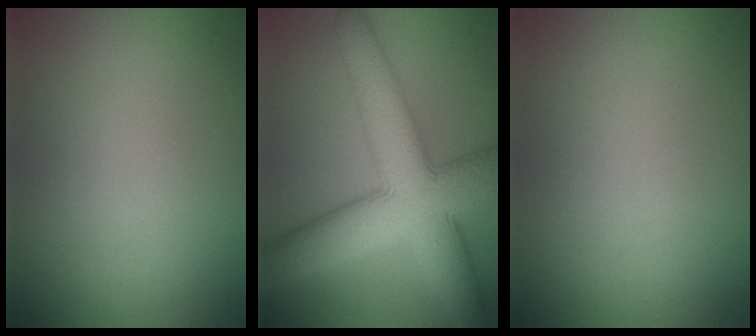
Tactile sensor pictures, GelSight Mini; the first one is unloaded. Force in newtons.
{"total": 11.3, "press": 11.3, "slide": 0.2}
{"total": 0.0}